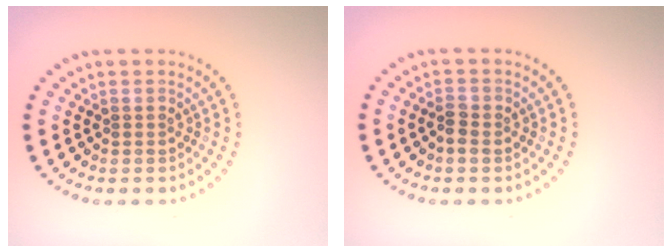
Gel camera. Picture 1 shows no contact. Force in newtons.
{"total": 1.3, "press": 1.3, "slide": 0.4}